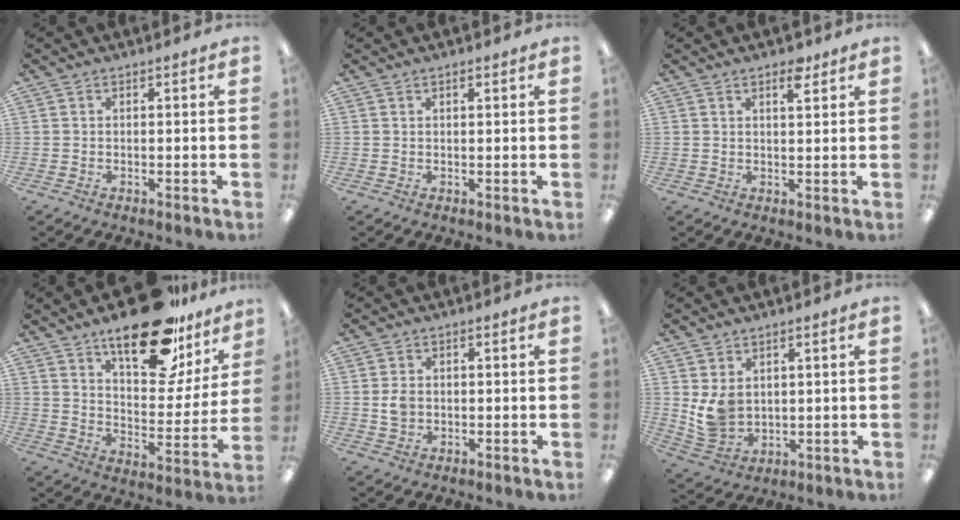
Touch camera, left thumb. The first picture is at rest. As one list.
[{"total": 0.9, "force": [0.7, 0.3, 0.5], "torque": [-0.012, 0.001, 0.012]}, {"total": 3.3, "force": [2.6, 1.3, 1.7], "torque": [-0.013, -0.012, 0.041]}, {"total": 22.5, "force": [15.6, 9.3, 13.2], "torque": [-0.183, -0.092, 0.259]}, {"total": 3.1, "force": [0.0, 2.4, 2.0], "torque": [-0.029, 0.002, -0.001]}, {"total": 7.0, "force": [2.5, 5.4, 3.6], "torque": [-0.074, -0.009, 0.050]}]